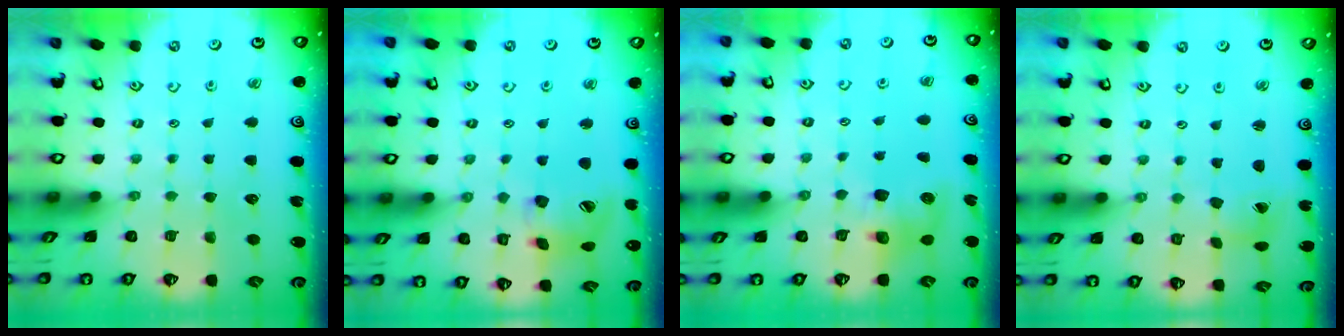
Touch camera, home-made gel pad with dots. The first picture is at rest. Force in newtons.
{"total": 14.8, "press": 14.7, "slide": 2.2}
{"total": 7.3, "press": 7.2, "slide": 1.0}
{"total": 2.5, "press": 2.5, "slide": 0.3}